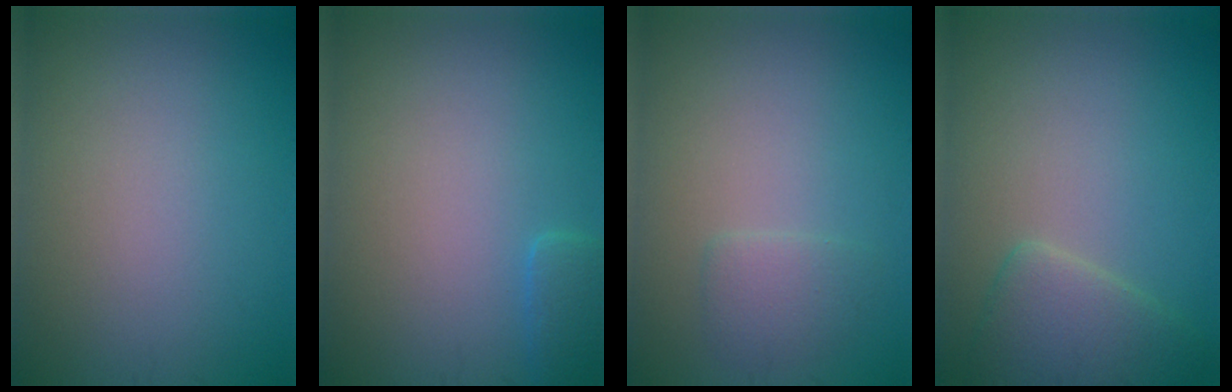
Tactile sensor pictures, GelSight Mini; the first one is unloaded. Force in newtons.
{"total": 1.7, "press": 1.7, "slide": 0.1}
{"total": 1.7, "press": 1.6, "slide": 0.2}
{"total": 3.6, "press": 3.6, "slide": 0.2}